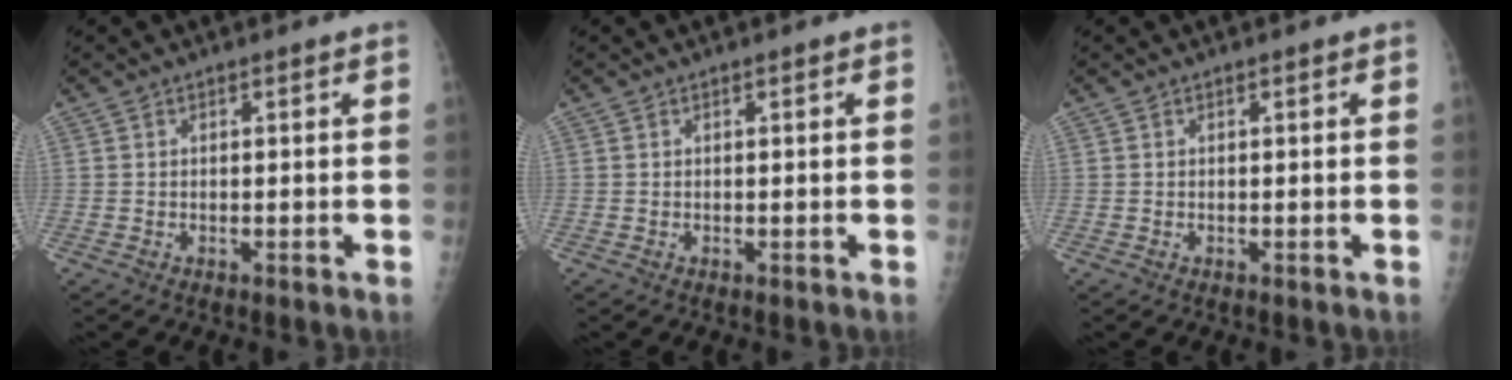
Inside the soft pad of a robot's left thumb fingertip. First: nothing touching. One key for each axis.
{"total": 0.0}
{"total": 0.0}